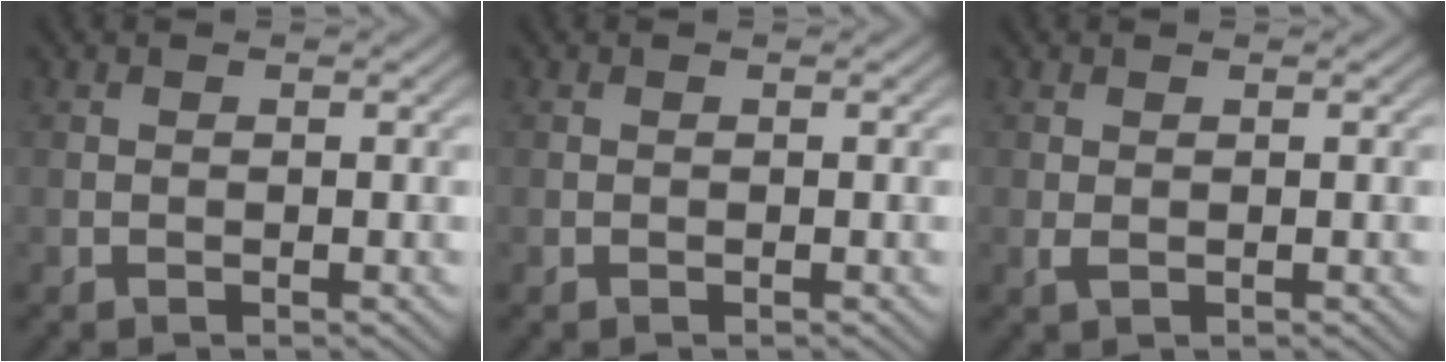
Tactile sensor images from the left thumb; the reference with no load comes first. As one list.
[{"total": 0.0}, {"total": 0.7, "force": [0.1, 0.3, 0.6], "torque": [-0.017, -0.001, 0.002]}]